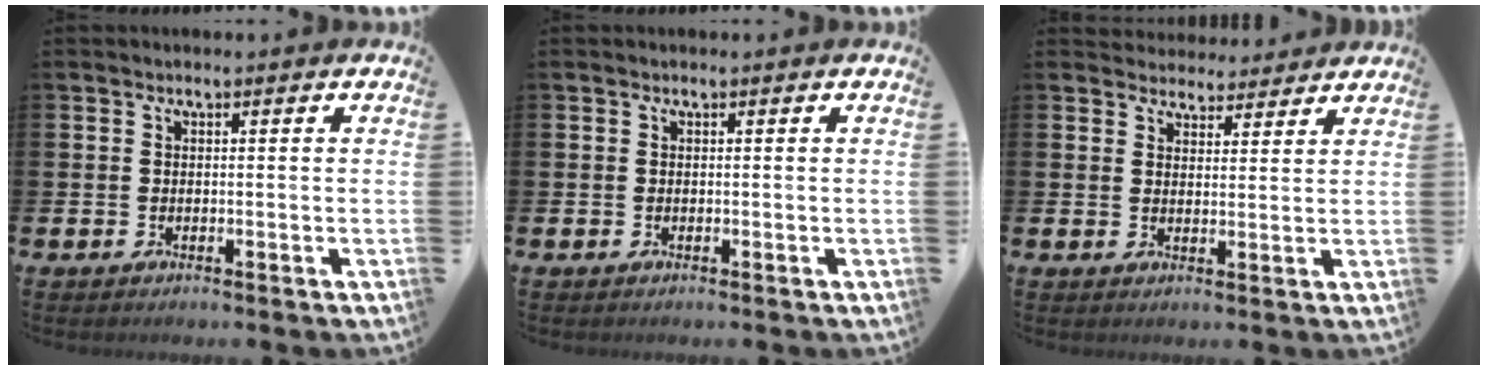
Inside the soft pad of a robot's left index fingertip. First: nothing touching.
{"total": 0.0}
{"total": 3.6, "force": [3.5, 1.1, -0.3], "torque": [0.000, -0.020, 0.061]}